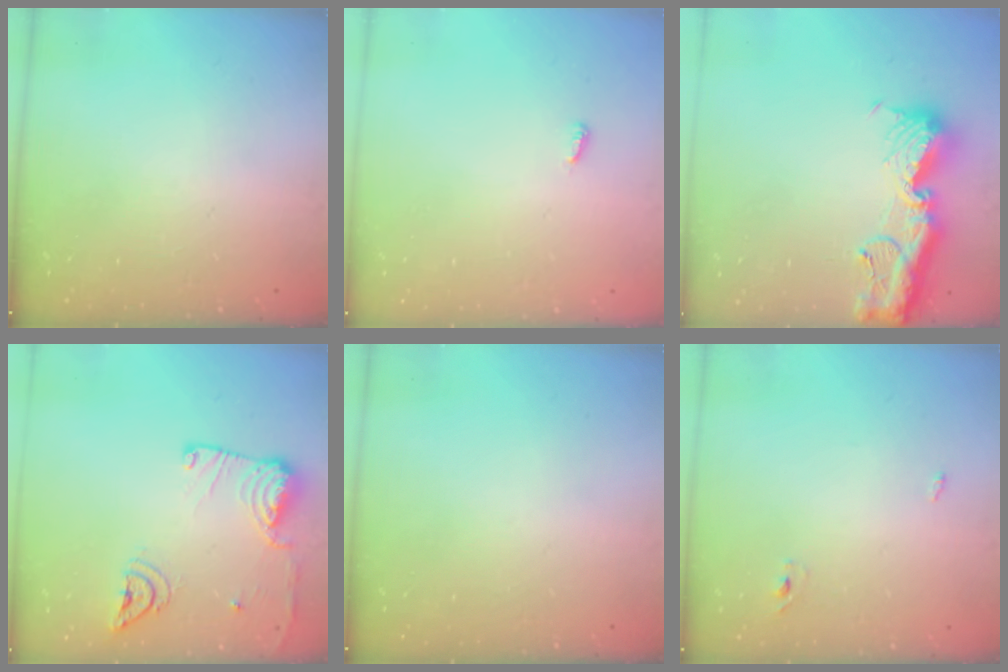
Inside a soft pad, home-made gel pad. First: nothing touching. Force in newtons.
{"total": 2.9, "press": 2.9, "slide": 0.3}
{"total": 15.0, "press": 14.9, "slide": 1.8}
{"total": 13.5, "press": 13.4, "slide": 1.7}
{"total": 0.0}
{"total": 2.3, "press": 2.1, "slide": 1.0}